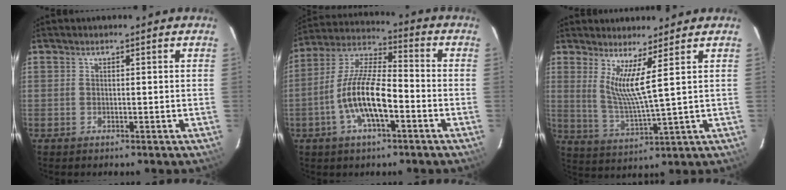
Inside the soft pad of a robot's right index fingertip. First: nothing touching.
{"total": 12.8, "force": [-4.5, 3.9, 11.3], "torque": [-0.233, 0.001, -0.086]}
{"total": 6.8, "force": [3.4, -0.8, 5.8], "torque": [-0.106, -0.018, 0.066]}